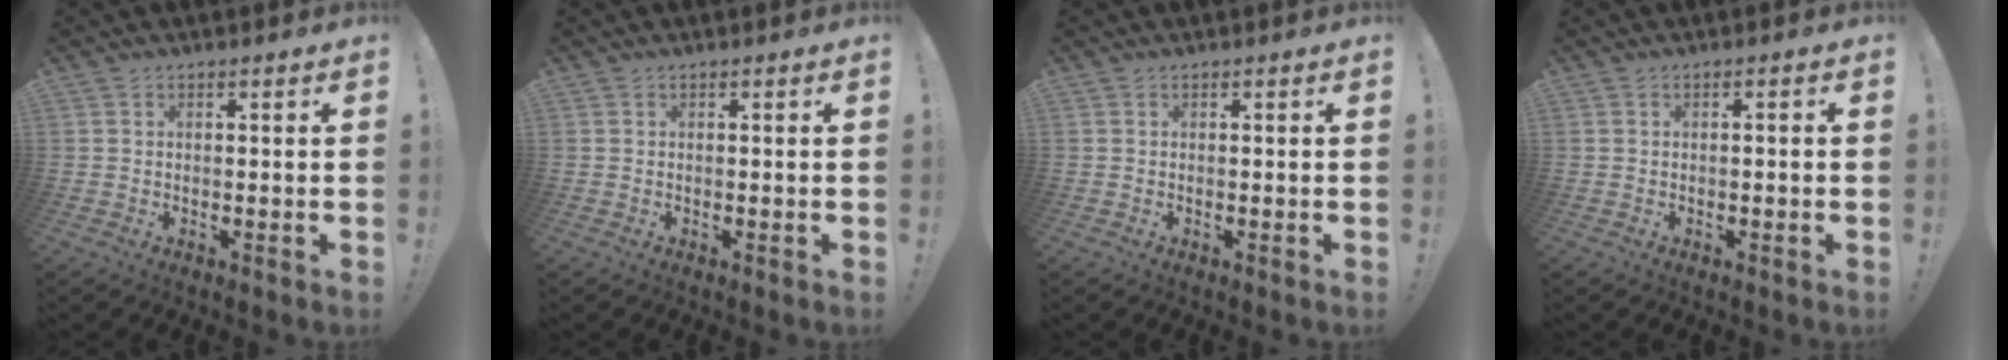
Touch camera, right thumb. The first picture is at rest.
{"total": 0.0}
{"total": 0.0}
{"total": 0.9, "force": [-0.6, -0.1, 0.7], "torque": [-0.018, 0.004, -0.010]}